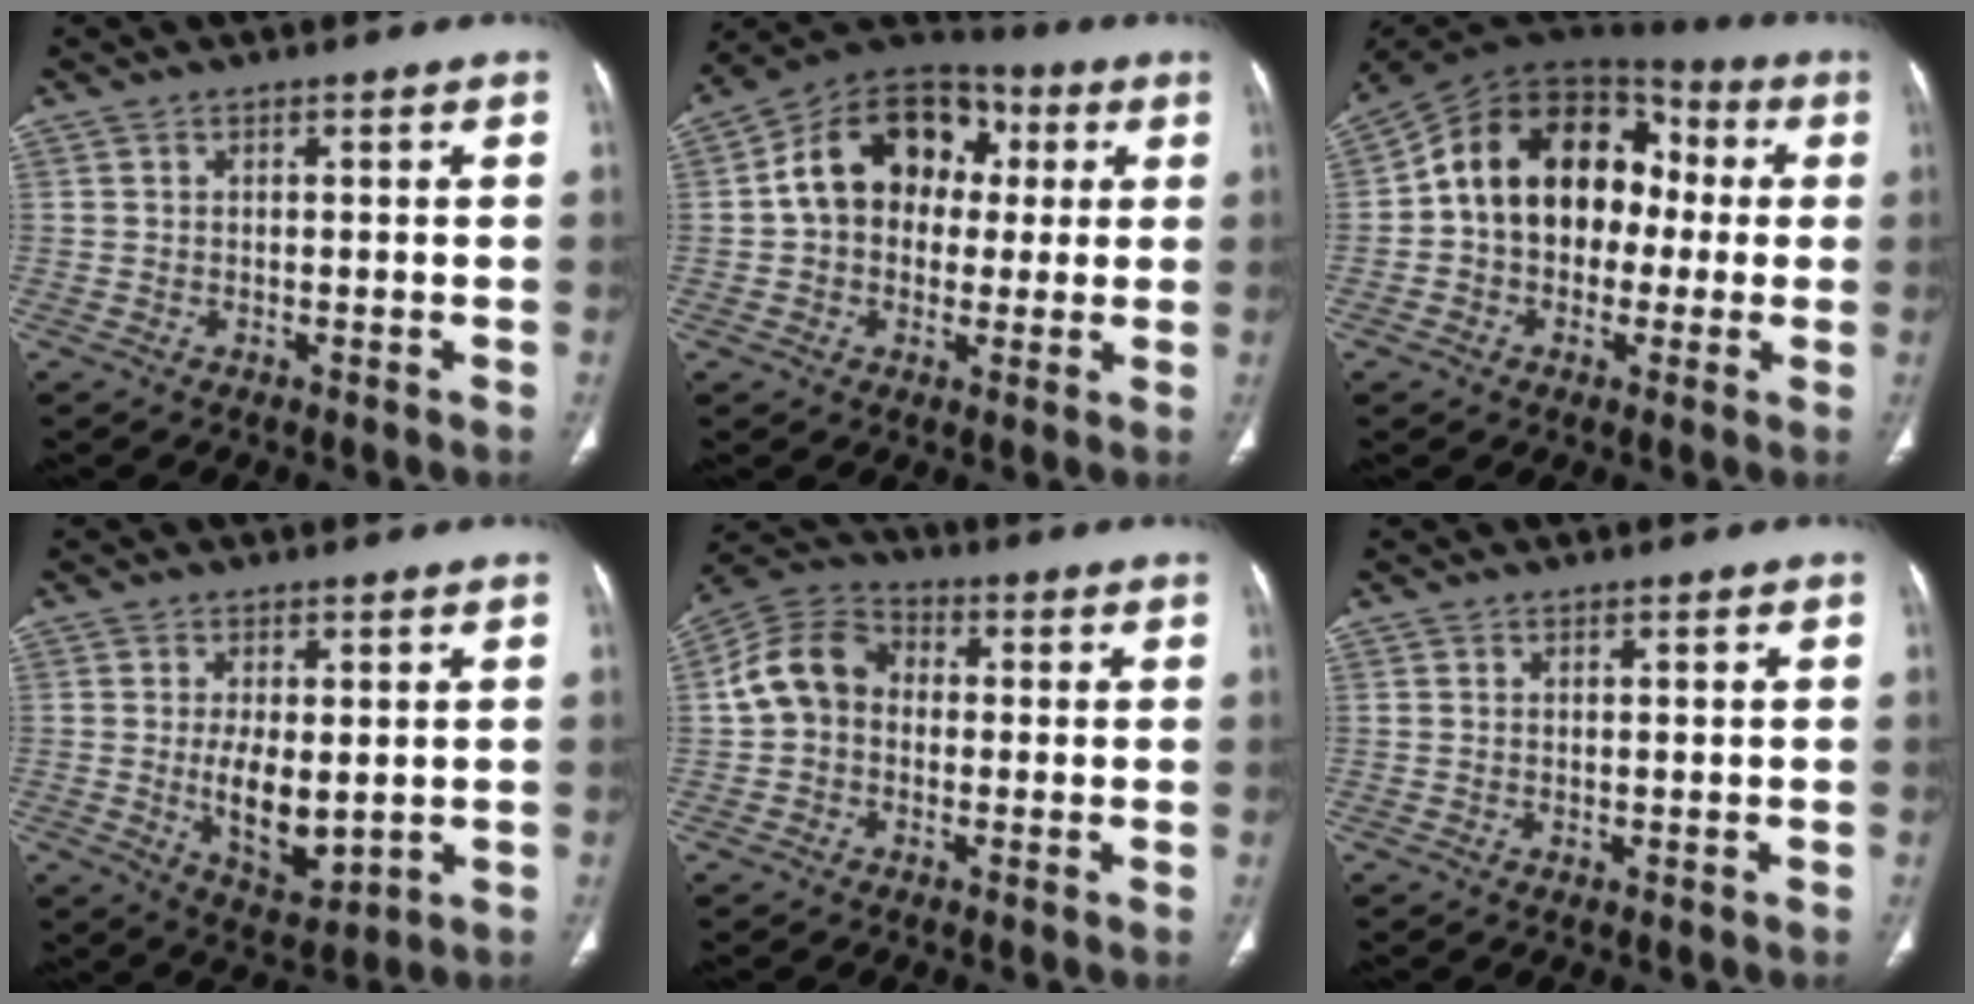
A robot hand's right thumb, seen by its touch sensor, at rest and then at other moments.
{"total": 16.6, "force": [2.4, 12.7, 10.4], "torque": [-0.134, 0.035, 0.029]}
{"total": 17.9, "force": [0.3, 13.5, 11.7], "torque": [-0.151, 0.052, -0.007]}
{"total": 8.1, "force": [-0.2, 4.0, 7.1], "torque": [-0.105, -0.021, 0.012]}
{"total": 9.6, "force": [-0.1, 7.7, 5.8], "torque": [-0.100, 0.031, -0.016]}
{"total": 0.0}